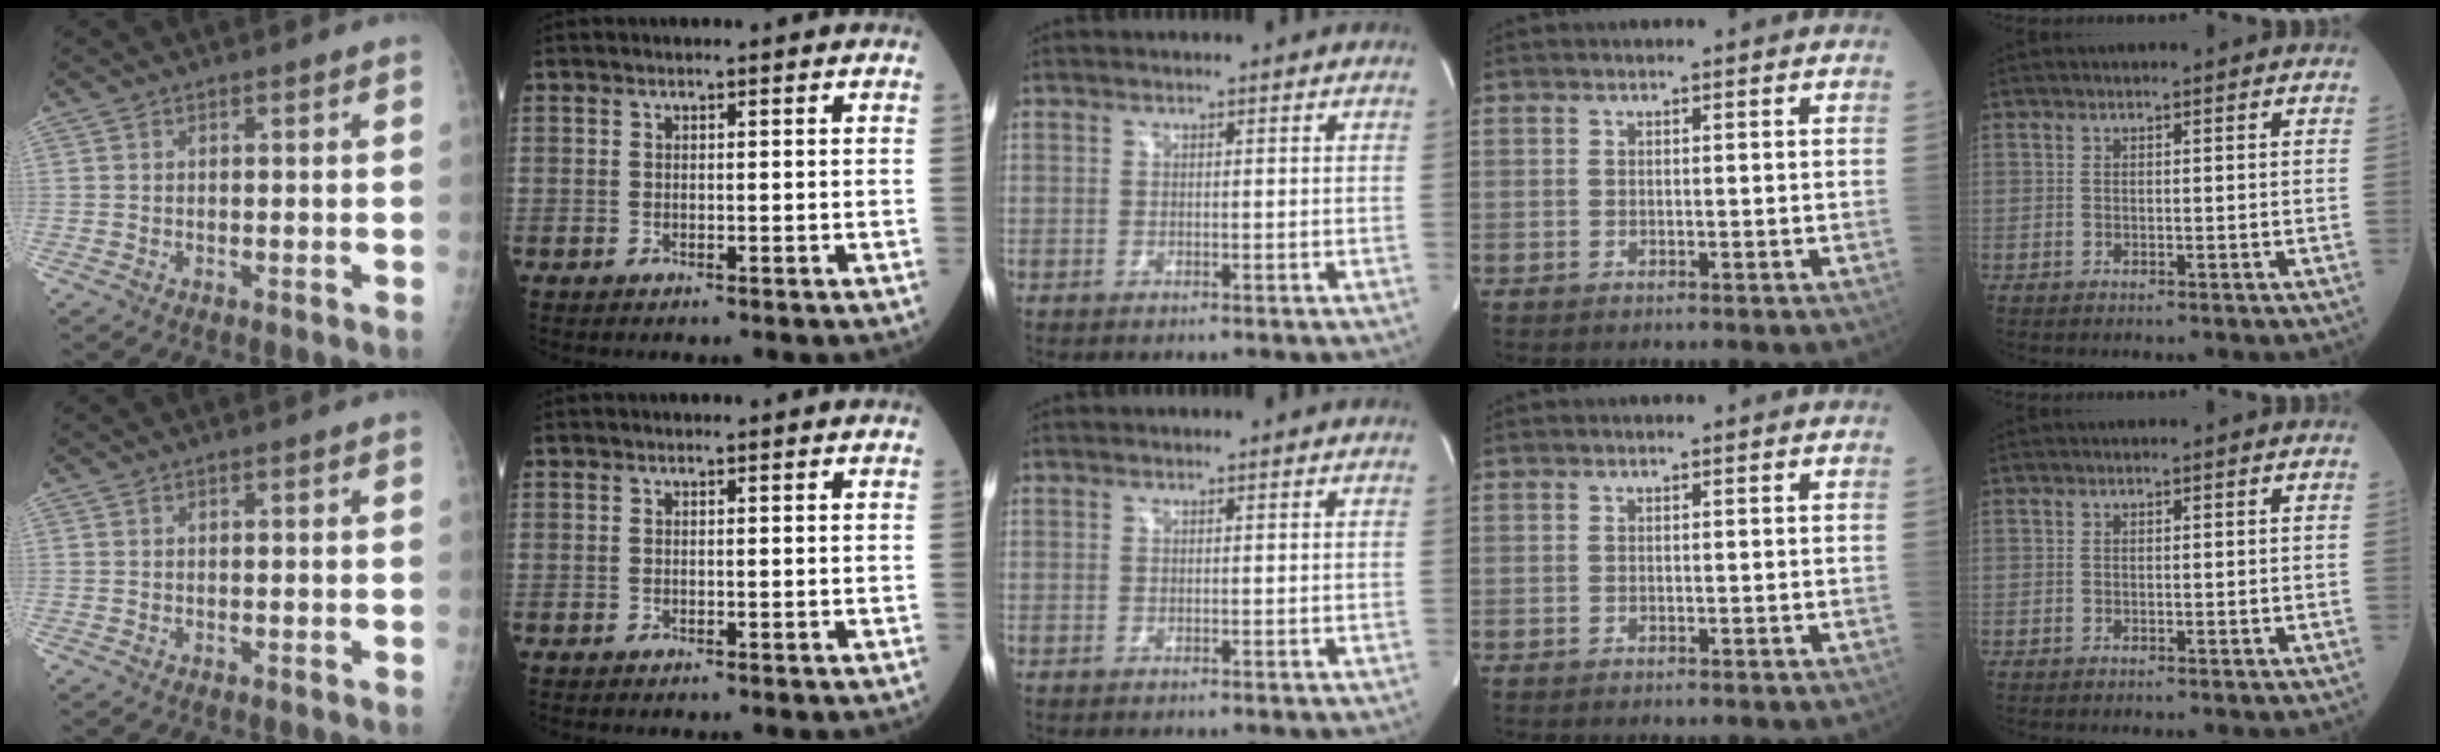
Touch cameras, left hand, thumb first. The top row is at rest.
{}